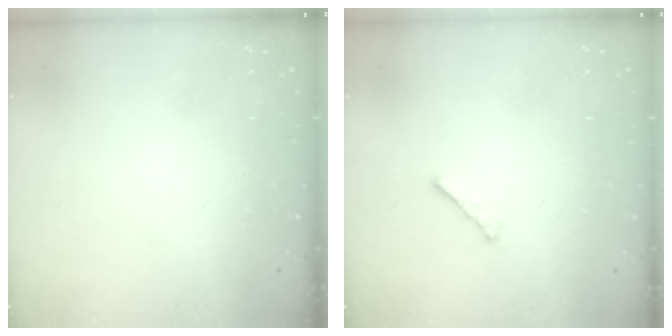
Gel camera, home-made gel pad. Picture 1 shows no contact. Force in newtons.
{"total": 1.7, "press": 1.6, "slide": 0.5}